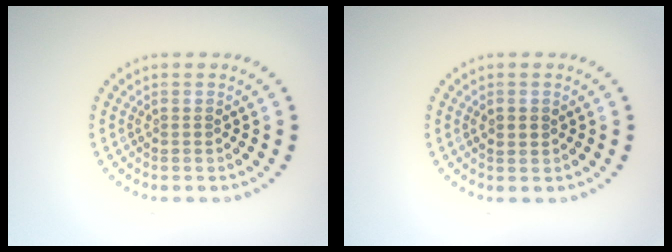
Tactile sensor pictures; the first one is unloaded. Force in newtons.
{"total": 1.5, "press": 1.5, "slide": 0.1}